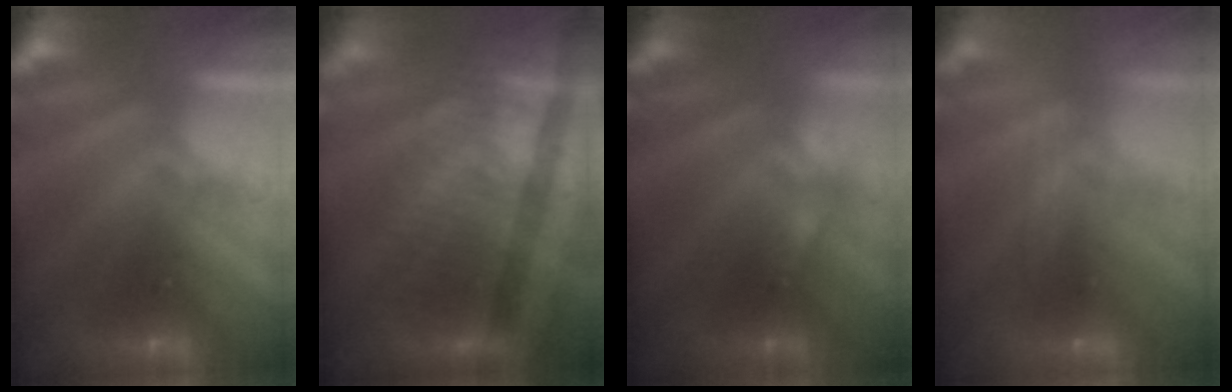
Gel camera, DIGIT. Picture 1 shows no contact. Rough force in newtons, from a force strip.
{"total": 3.3}
{"total": 2.4}
{"total": 2.4}